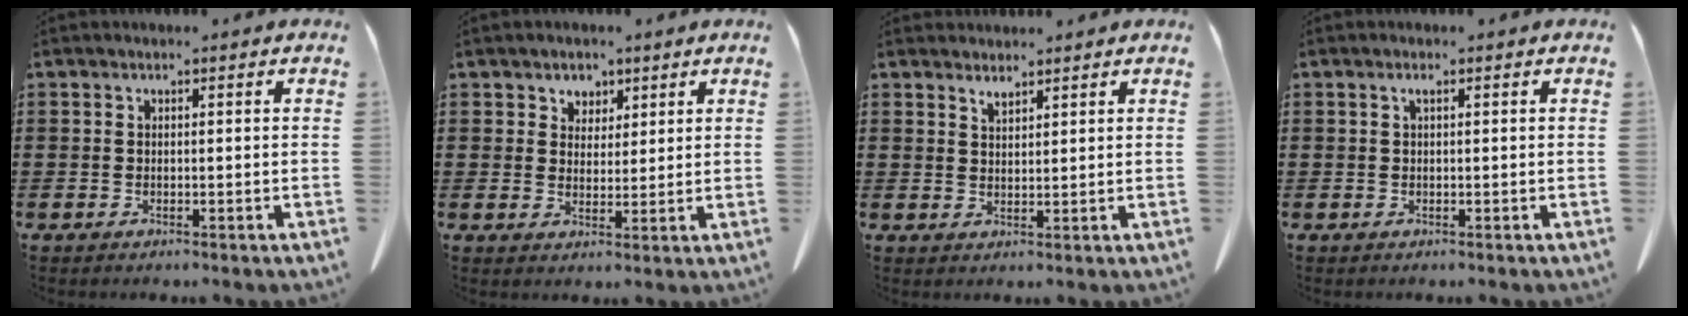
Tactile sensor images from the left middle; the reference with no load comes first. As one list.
[{"total": 3.3, "force": [2.4, 2.3, 0.1], "torque": [-0.007, 0.005, 0.042]}, {"total": 1.9, "force": [1.8, 0.3, 0.6], "torque": [-0.006, -0.003, 0.031]}, {"total": 0.8, "force": [0.2, 0.0, 0.8], "torque": [-0.016, 0.001, 0.003]}]